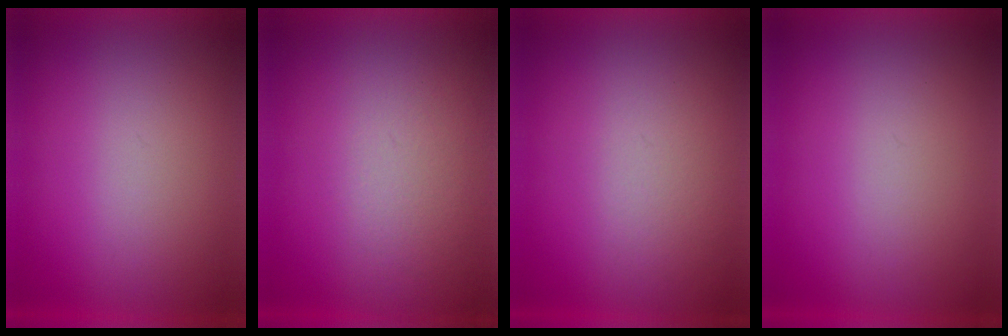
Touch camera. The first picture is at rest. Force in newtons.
{"total": 5.7}
{"total": 3.2}
{"total": 1.2}